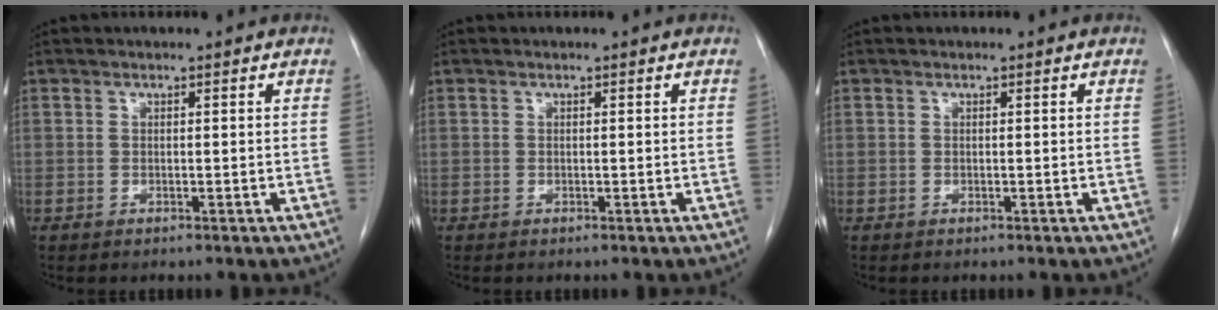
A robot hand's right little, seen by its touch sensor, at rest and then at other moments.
{"total": 0.0}
{"total": 0.0}